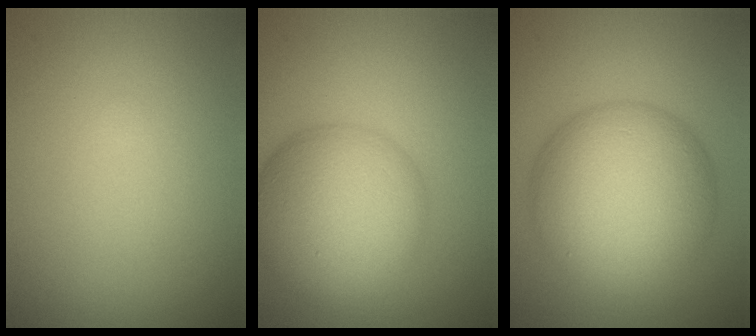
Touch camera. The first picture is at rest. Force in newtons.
{"total": 9.1, "press": 9.1, "slide": 0.2}
{"total": 12.2, "press": 12.2, "slide": 0.3}